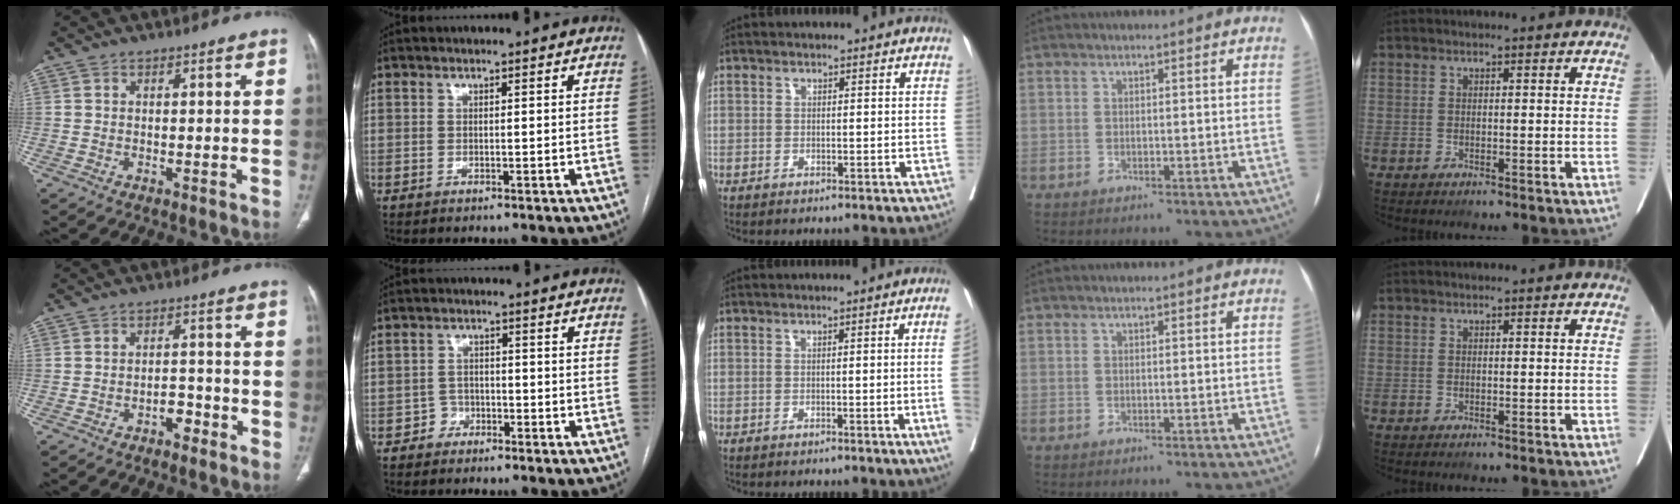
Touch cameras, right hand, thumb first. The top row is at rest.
{"thumb": {"total": 3.2, "force": [-2.0, 1.8, 1.7], "torque": [-0.015, 0.019, -0.028]}, "index": {"total": 2.3, "force": [-1.4, 1.8, -0.1], "torque": [0.004, 0.010, -0.033]}, "middle": {"total": 4.4, "force": [-0.8, -1.2, 4.1], "torque": [-0.050, -0.005, -0.010]}}